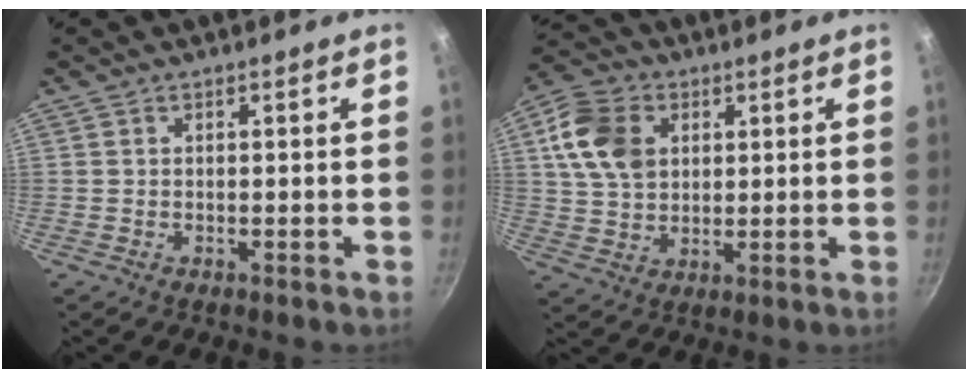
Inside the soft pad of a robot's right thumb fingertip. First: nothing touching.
{"total": 12.1, "force": [3.4, 9.0, 7.4], "torque": [-0.117, -0.001, 0.057]}